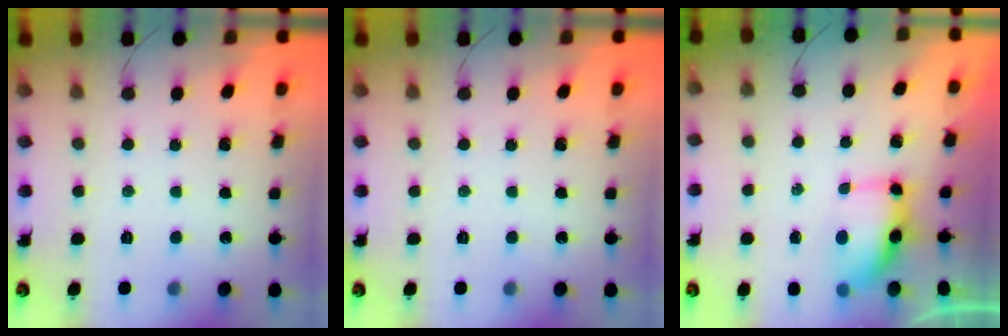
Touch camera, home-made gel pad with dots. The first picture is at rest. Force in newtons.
{"total": 0.0}
{"total": 6.9, "press": 6.8, "slide": 1.2}